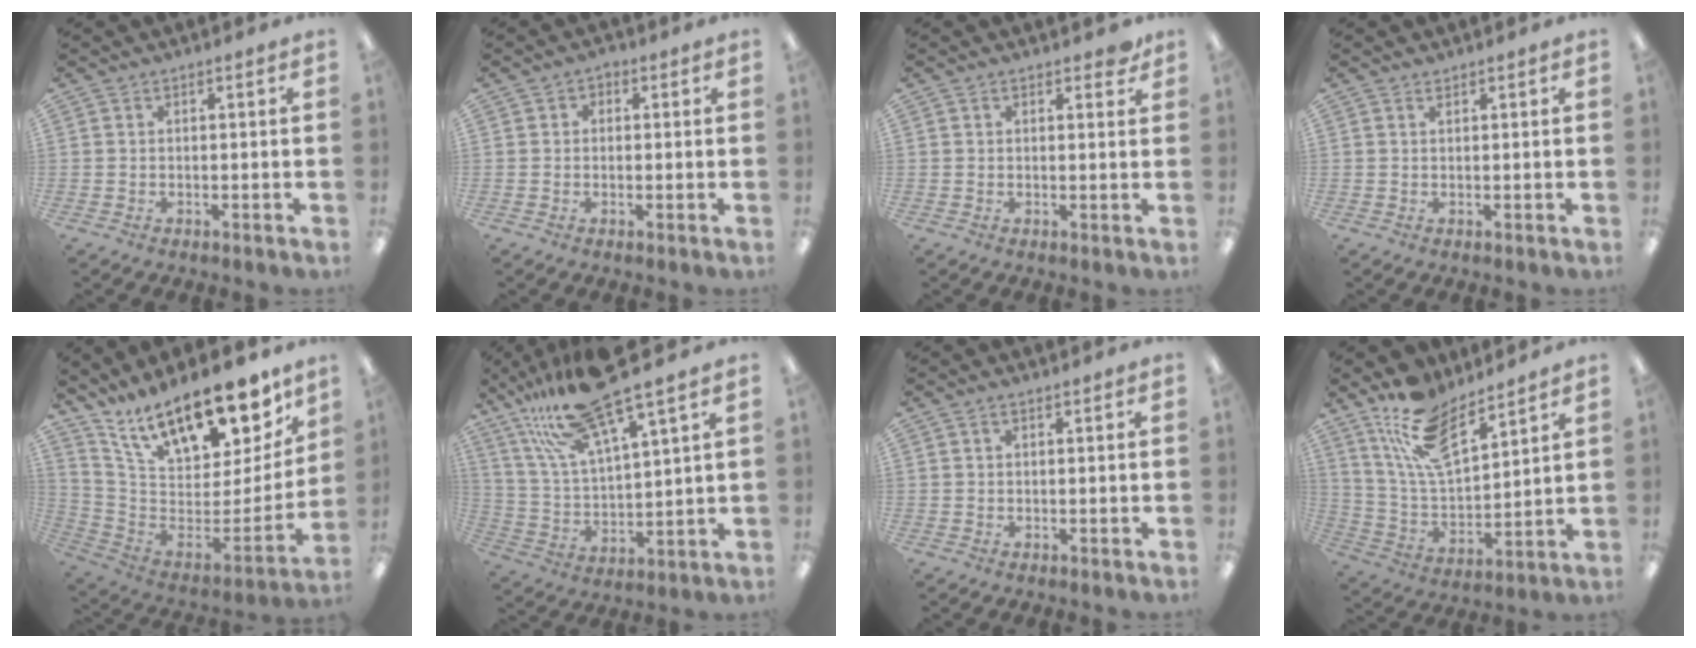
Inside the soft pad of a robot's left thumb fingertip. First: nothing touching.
{"total": 1.6, "force": [-0.1, 1.5, 0.6], "torque": [-0.003, 0.004, -0.007]}
{"total": 2.3, "force": [1.7, 1.1, 1.1], "torque": [-0.008, -0.003, 0.026]}
{"total": 0.7, "force": [0.7, 0.2, 0.2], "torque": [-0.005, 0.000, 0.013]}
{"total": 21.4, "force": [15.6, 8.5, 12.0], "torque": [-0.179, -0.117, 0.270]}
{"total": 19.7, "force": [15.5, 3.7, 11.5], "torque": [-0.231, -0.079, 0.266]}
{"total": 1.0, "force": [0.7, 0.4, 0.6], "torque": [-0.013, 0.002, 0.013]}
{"total": 15.2, "force": [11.1, 5.7, 8.8], "torque": [-0.185, -0.050, 0.202]}